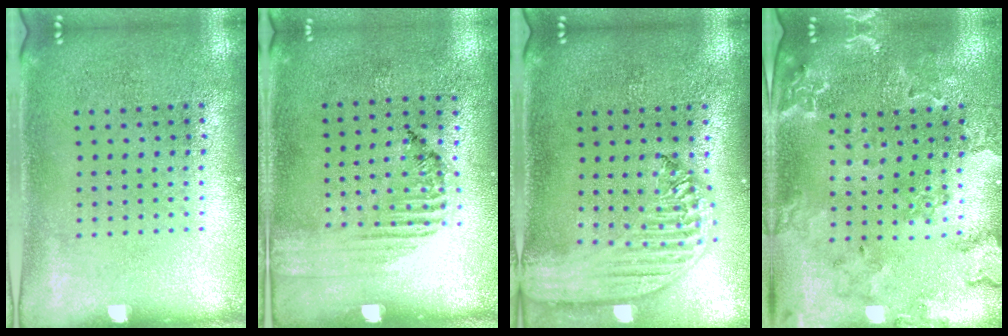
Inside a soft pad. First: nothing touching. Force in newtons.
{"total": 1.5, "press": 1.1, "slide": 1.1}
{"total": 2.6, "press": 2.2, "slide": 1.4}
{"total": 1.4, "press": 1.4, "slide": 0.3}